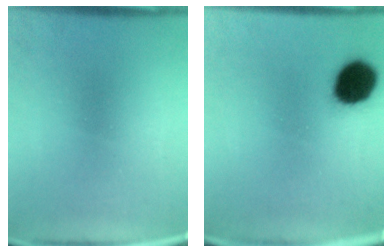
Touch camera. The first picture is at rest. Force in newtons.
{"total": 12.4}